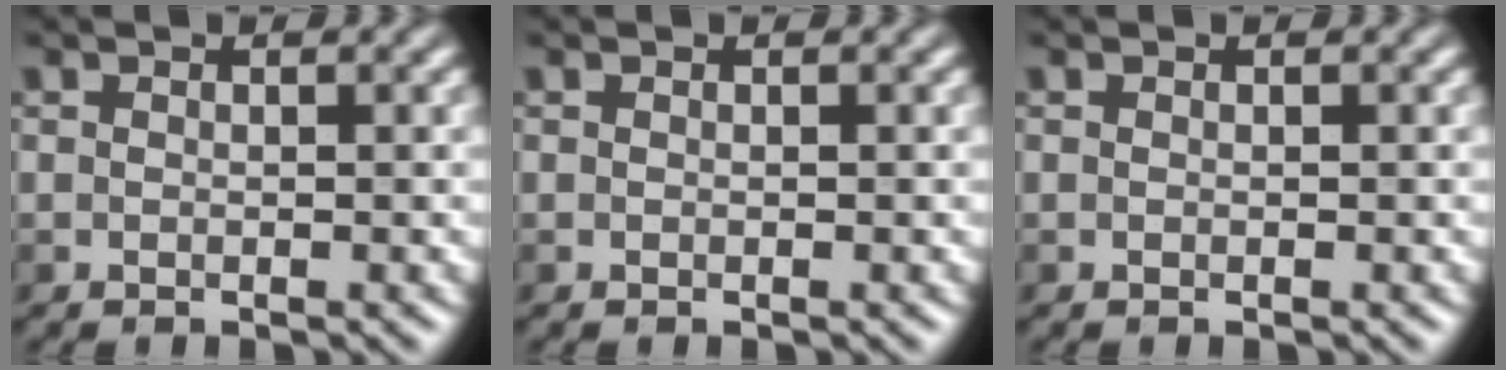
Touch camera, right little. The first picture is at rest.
{"total": 0.0}
{"total": 0.0}